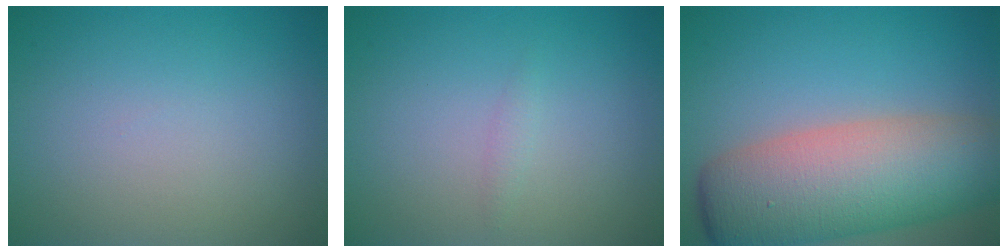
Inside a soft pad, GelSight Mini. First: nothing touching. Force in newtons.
{"total": 0.6, "press": 0.6, "slide": 0.0}
{"total": 11.7, "press": 11.7, "slide": 0.5}